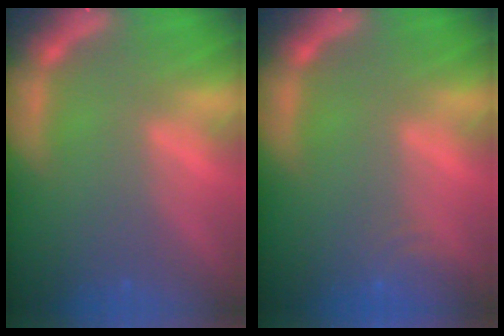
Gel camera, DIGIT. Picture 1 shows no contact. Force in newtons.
{"total": 3.0}